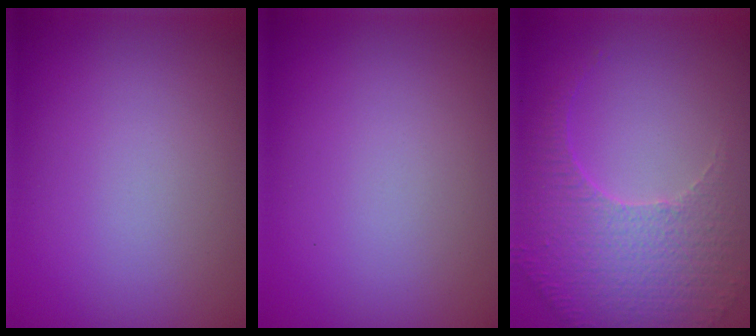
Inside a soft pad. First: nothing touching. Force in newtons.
{"total": 0.0}
{"total": 4.6, "press": 3.5, "slide": 2.9}